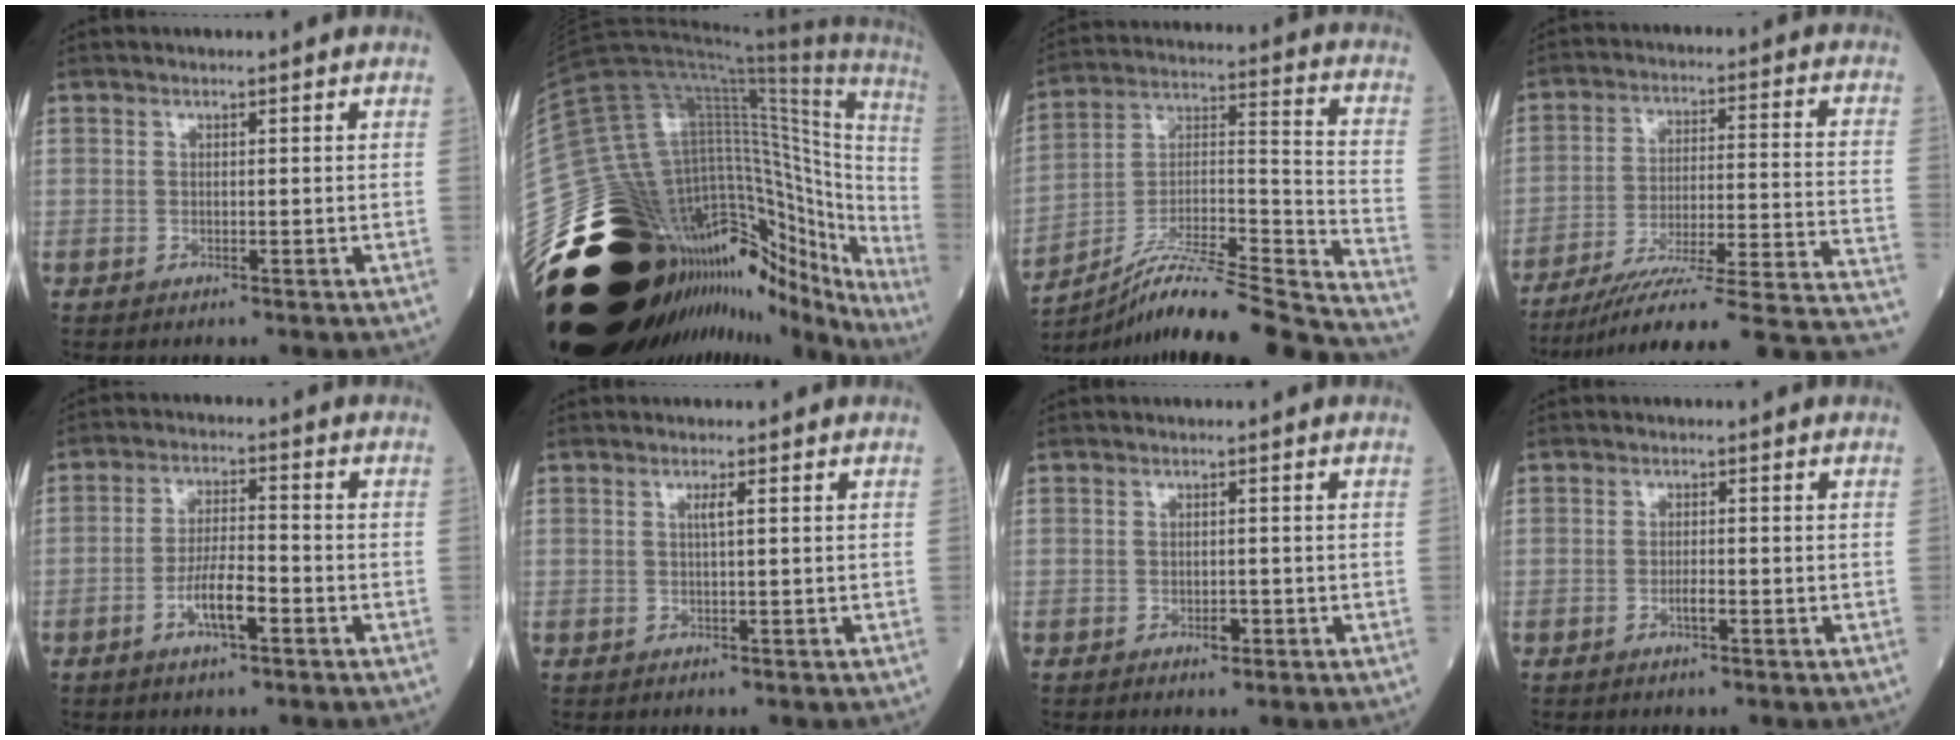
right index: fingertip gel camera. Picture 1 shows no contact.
{"total": 53.3, "force": [-34.0, 17.1, 37.3], "torque": [-0.561, -0.057, -0.495]}
{"total": 25.9, "force": [-23.2, -0.7, 11.4], "torque": [-0.148, -0.004, -0.365]}
{"total": 25.8, "force": [-21.9, 0.3, 13.5], "torque": [-0.115, -0.010, -0.312]}
{"total": 6.3, "force": [-2.7, 1.4, 5.5], "torque": [-0.106, 0.003, -0.050]}
{"total": 1.2, "force": [0.4, -0.1, 1.1], "torque": [-0.023, 0.000, 0.005]}
{"total": 1.4, "force": [-0.6, 0.7, 1.0], "torque": [-0.015, 0.000, -0.008]}
{"total": 1.6, "force": [-0.7, 0.3, 1.4], "torque": [-0.027, 0.000, -0.013]}